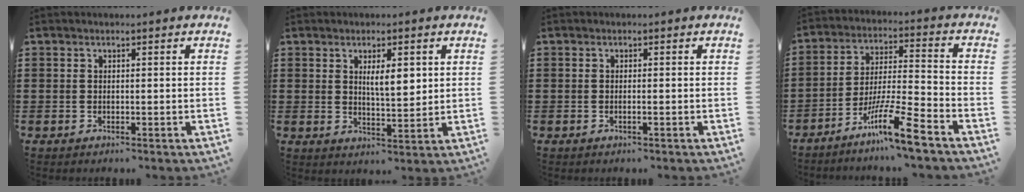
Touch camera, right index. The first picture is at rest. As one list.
[{"total": 4.8, "force": [1.5, 1.5, 4.3], "torque": [-0.071, -0.002, 0.020]}, {"total": 0.7, "force": [-0.3, -0.1, 0.6], "torque": [-0.010, -0.003, -0.004]}, {"total": 10.2, "force": [-7.2, 0.7, 7.2], "torque": [-0.143, 0.001, -0.140]}]